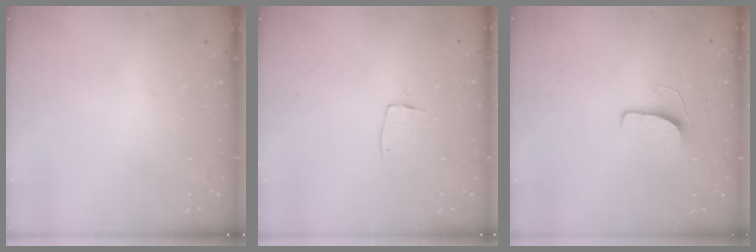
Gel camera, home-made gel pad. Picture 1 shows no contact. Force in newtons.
{"total": 5.2, "press": 5.2, "slide": 0.3}
{"total": 5.8, "press": 5.7, "slide": 0.4}